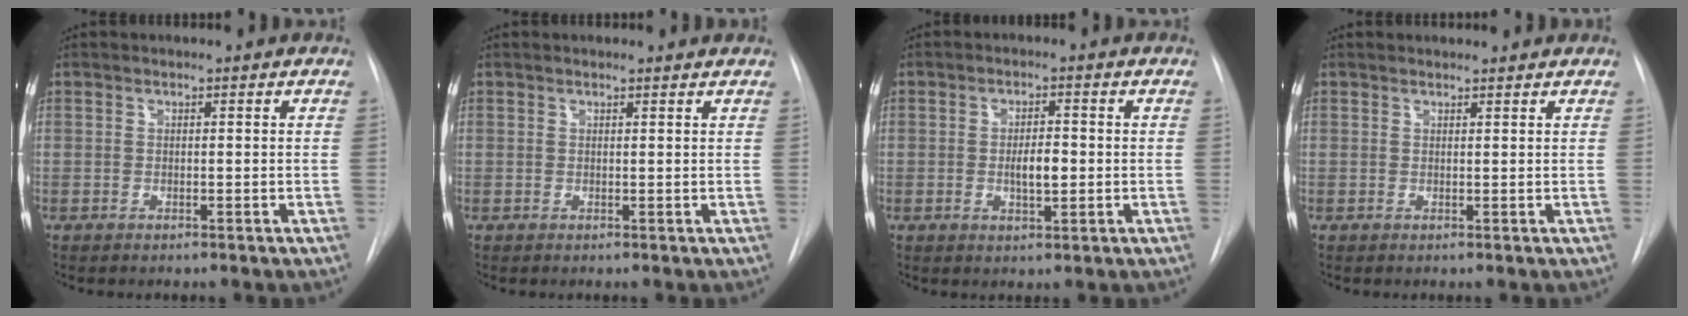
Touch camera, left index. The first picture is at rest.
{"total": 2.7, "force": [2.7, 0.3, 0.6], "torque": [-0.012, 0.008, 0.024]}
{"total": 3.6, "force": [-0.8, 1.1, 3.4], "torque": [-0.057, -0.006, -0.010]}
{"total": 2.2, "force": [2.1, 0.2, 0.3], "torque": [-0.009, 0.009, 0.026]}